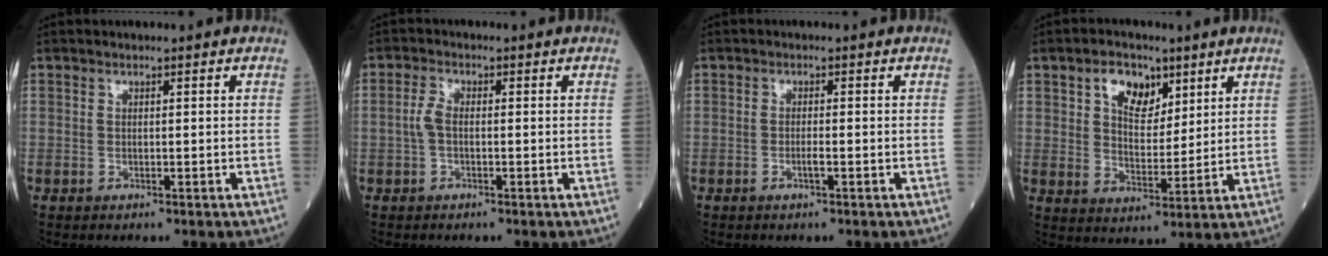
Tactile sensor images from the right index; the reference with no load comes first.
{"total": 2.3, "force": [-0.4, 1.1, 2.0], "torque": [-0.047, 0.002, -0.011]}
{"total": 1.1, "force": [-0.5, 0.0, 1.0], "torque": [-0.023, 0.000, -0.011]}
{"total": 7.4, "force": [3.9, 4.4, 4.5], "torque": [-0.081, 0.013, 0.071]}